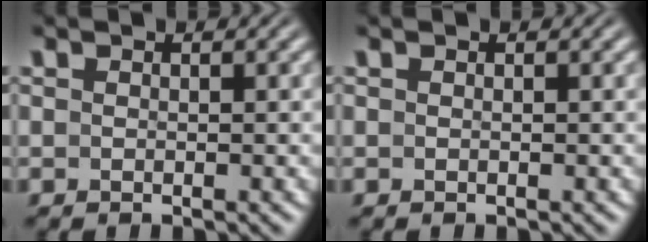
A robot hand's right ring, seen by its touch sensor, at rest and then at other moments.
{"total": 0.0}